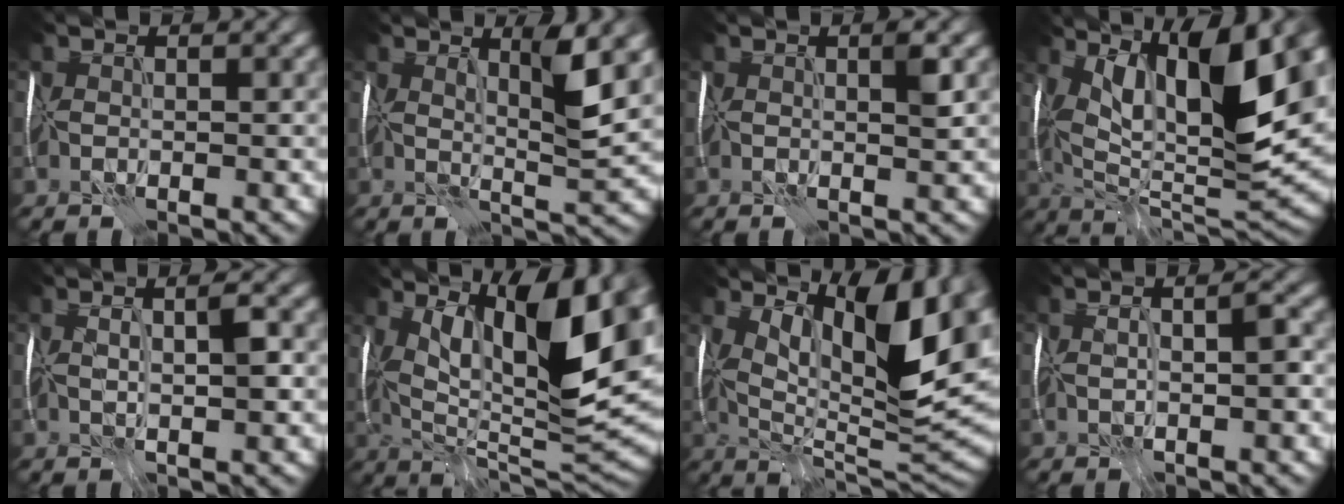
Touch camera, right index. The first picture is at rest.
{"total": 4.7, "force": [2.4, 0.4, 4.0], "torque": [-0.059, -0.003, 0.044]}
{"total": 1.8, "force": [0.7, 0.1, 1.6], "torque": [-0.023, 0.003, 0.010]}
{"total": 12.7, "force": [4.8, 3.5, 11.2], "torque": [-0.189, 0.005, 0.089]}
{"total": 3.2, "force": [0.8, 0.8, 3.0], "torque": [-0.041, 0.006, 0.018]}
{"total": 14.3, "force": [5.2, 4.4, 12.5], "torque": [-0.204, 0.002, 0.094]}
{"total": 12.1, "force": [4.9, 3.8, 10.4], "torque": [-0.166, -0.003, 0.090]}
{"total": 2.6, "force": [-0.3, 0.6, 2.5], "torque": [-0.031, 0.006, 0.000]}